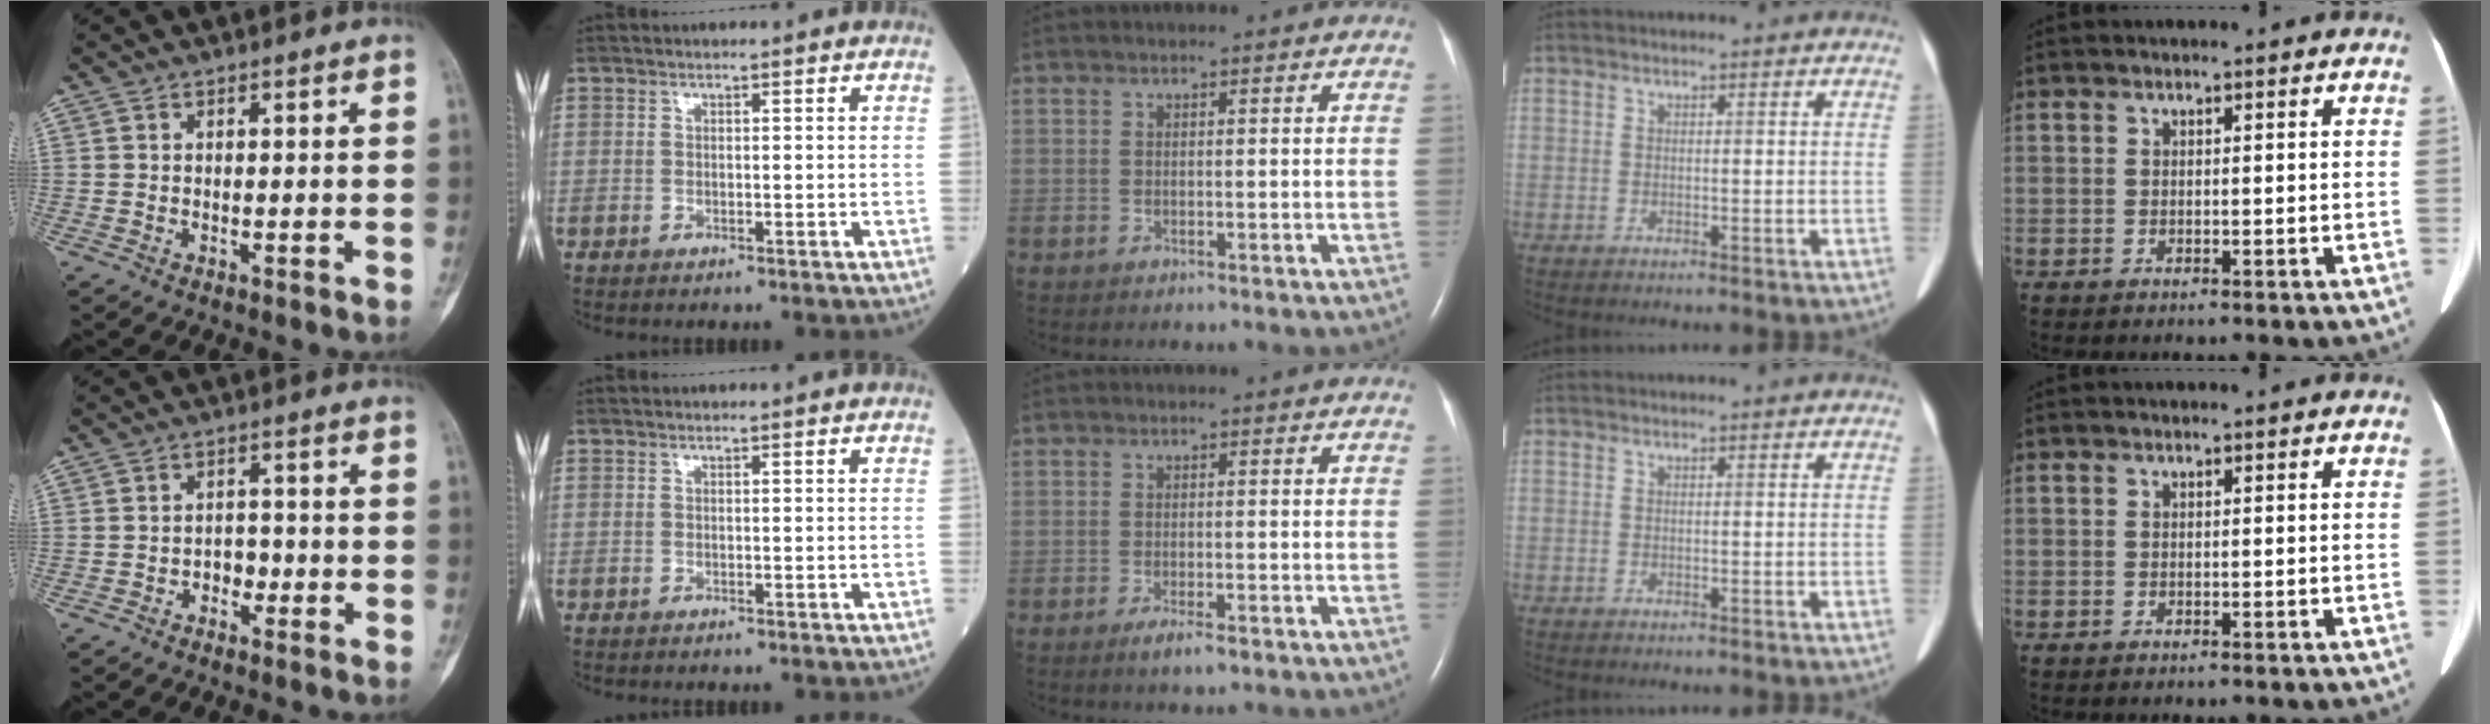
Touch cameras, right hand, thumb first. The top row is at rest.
{"thumb": {"total": 2.4, "force": [-1.1, 1.8, 1.2], "torque": [-0.003, 0.013, -0.020]}, "middle": {"total": 2.5, "force": [-1.6, 0.4, 1.9], "torque": [-0.038, -0.004, -0.027]}}